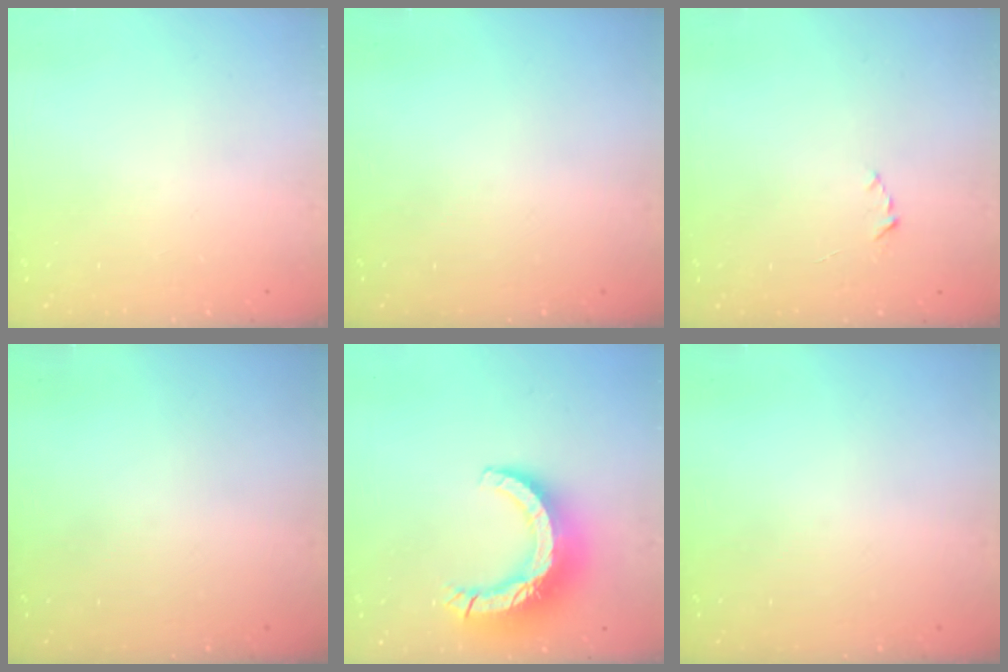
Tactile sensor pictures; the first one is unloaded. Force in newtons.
{"total": 0.0}
{"total": 1.9, "press": 1.9, "slide": 0.2}
{"total": 0.0}
{"total": 14.0, "press": 13.9, "slide": 1.3}
{"total": 0.0}